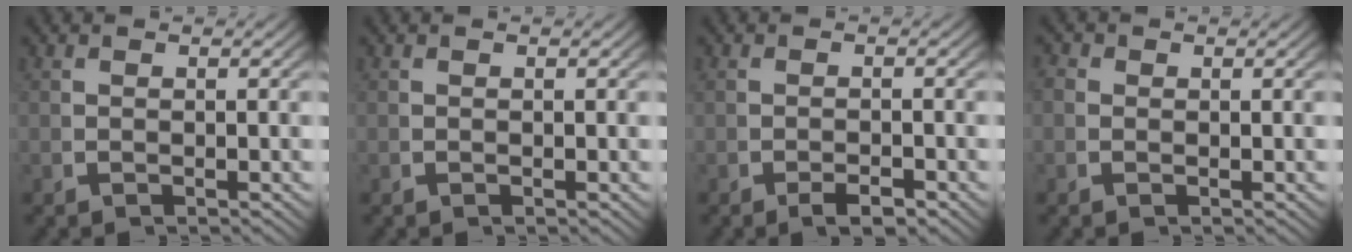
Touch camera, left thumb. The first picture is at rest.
{"total": 0.0}
{"total": 1.8, "force": [-1.3, 0.7, 1.0], "torque": [-0.014, -0.004, -0.023]}
{"total": 1.2, "force": [0.1, 1.2, 0.3], "torque": [-0.008, -0.006, 0.000]}